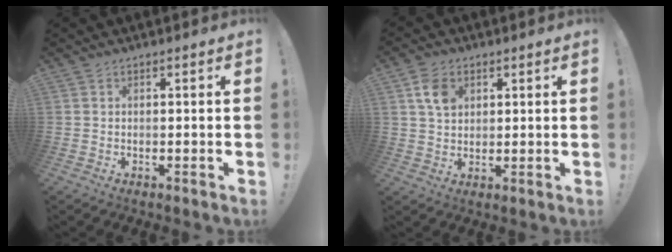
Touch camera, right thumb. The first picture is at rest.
{"total": 7.2, "force": [2.9, 5.2, 4.0], "torque": [-0.065, 0.000, 0.056]}